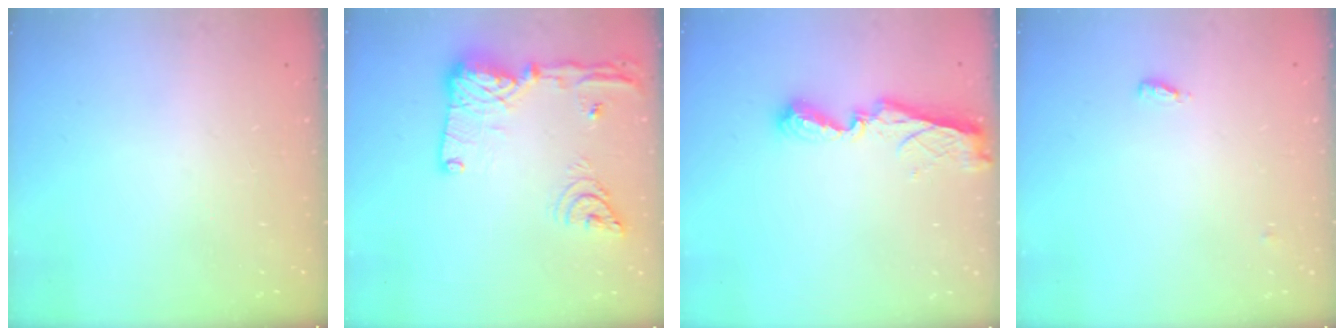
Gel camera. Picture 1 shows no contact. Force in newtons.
{"total": 20.1, "press": 19.9, "slide": 3.0}
{"total": 8.5, "press": 8.5, "slide": 0.8}
{"total": 3.4, "press": 3.2, "slide": 1.2}